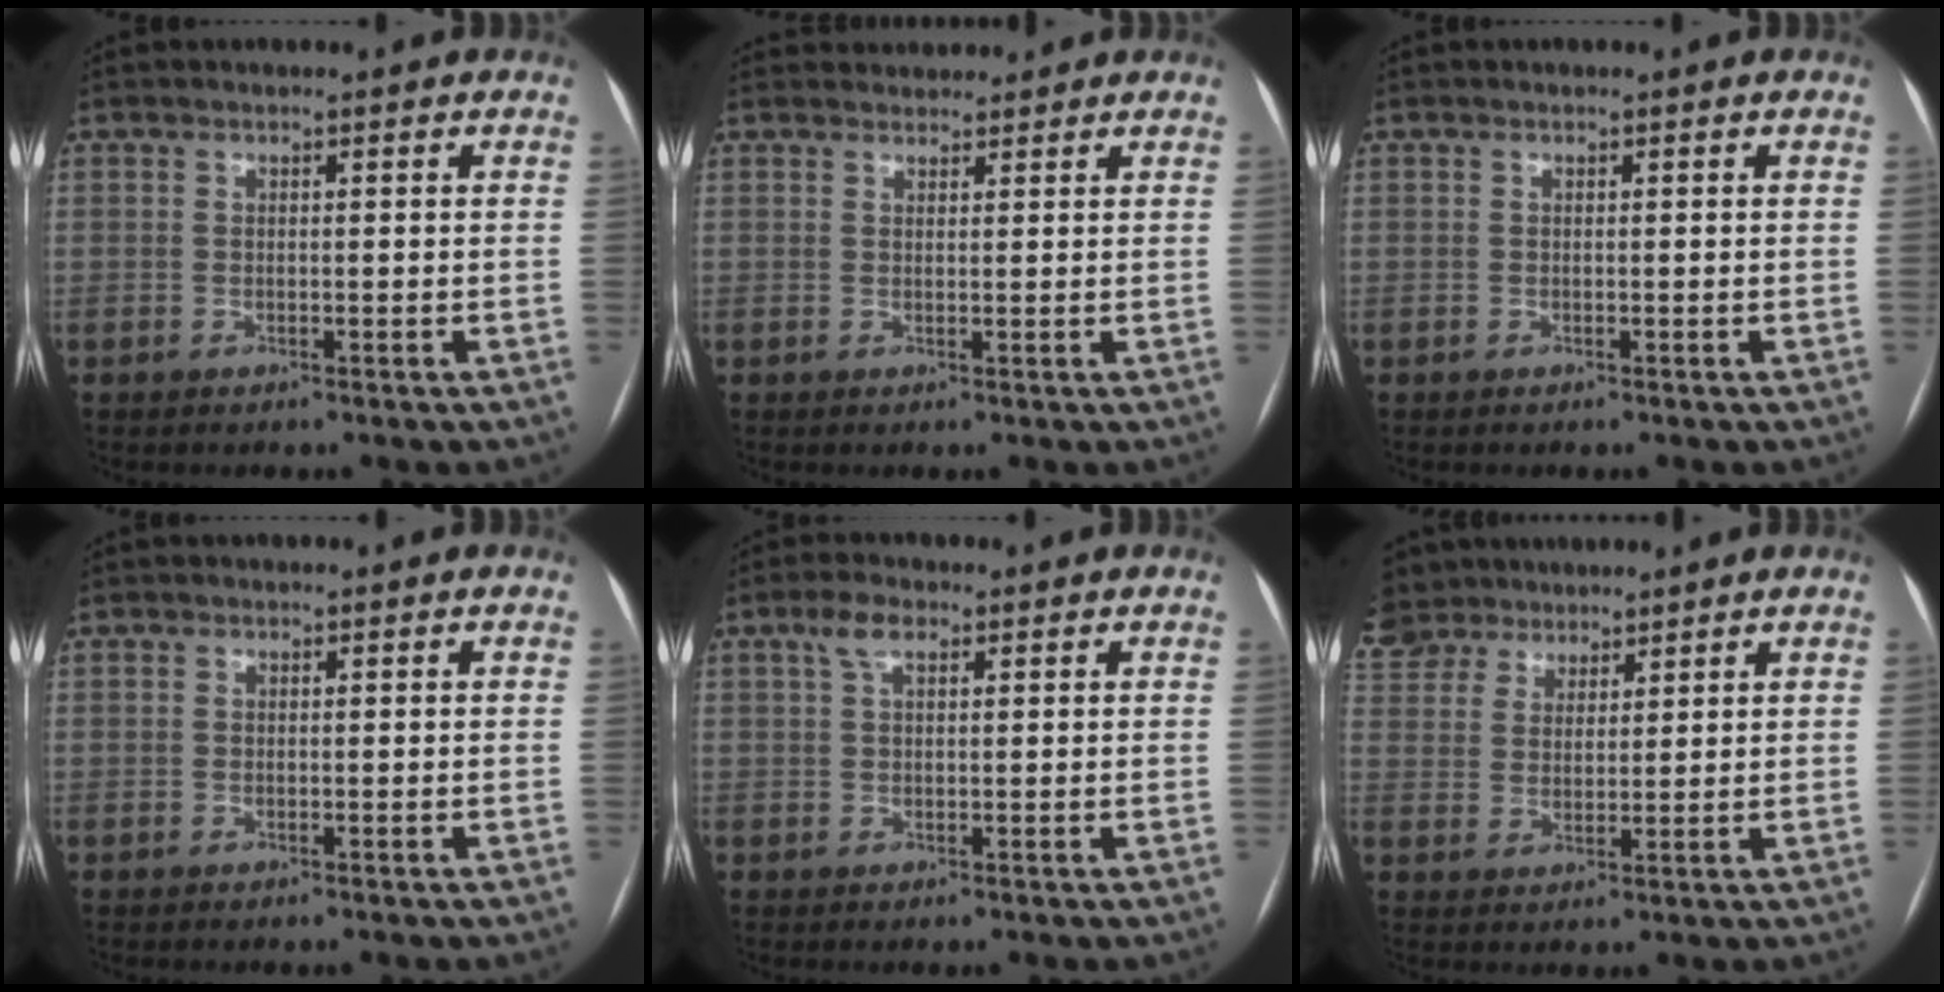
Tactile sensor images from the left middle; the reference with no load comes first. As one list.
[{"total": 3.5, "force": [3.3, 0.9, 0.1], "torque": [0.000, 0.027, 0.050]}, {"total": 0.0}, {"total": 0.0}, {"total": 2.9, "force": [1.6, 1.2, 2.1], "torque": [-0.049, 0.016, 0.034]}, {"total": 10.8, "force": [8.7, 5.7, 2.8], "torque": [-0.072, 0.035, 0.167]}]